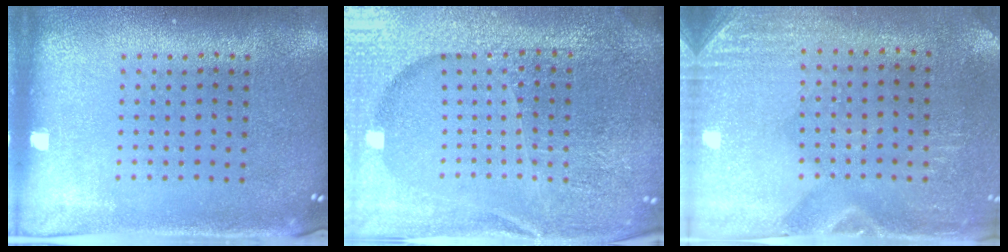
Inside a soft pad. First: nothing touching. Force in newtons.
{"total": 5.8, "press": 5.1, "slide": 2.7}
{"total": 2.8, "press": 2.5, "slide": 1.3}